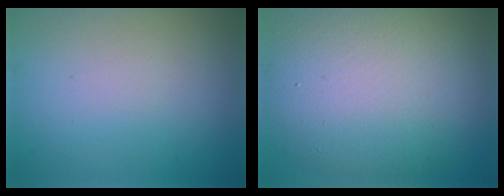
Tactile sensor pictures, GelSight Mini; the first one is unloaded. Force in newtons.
{"total": 11.5, "press": 11.4, "slide": 1.2}